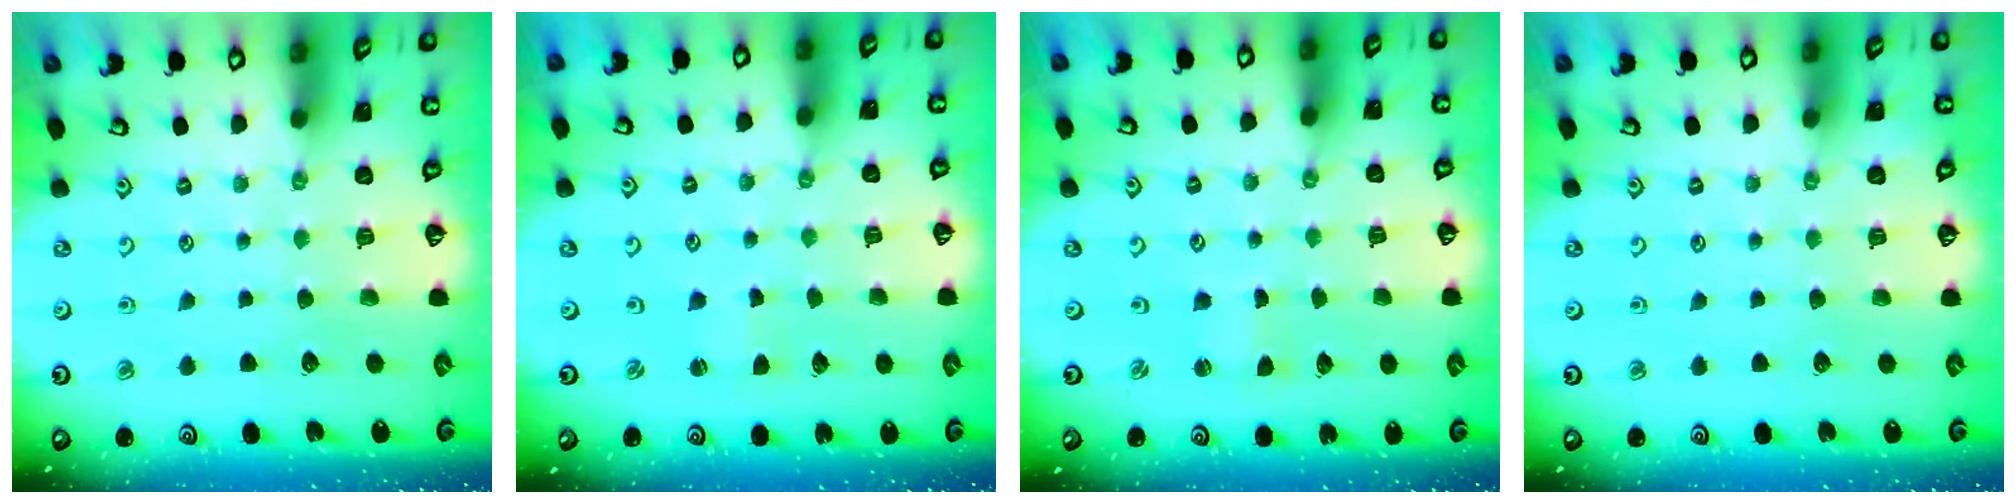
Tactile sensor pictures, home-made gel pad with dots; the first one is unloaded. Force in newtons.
{"total": 1.3, "press": 1.3, "slide": 0.2}
{"total": 0.6, "press": 0.6, "slide": 0.1}
{"total": 0.0}